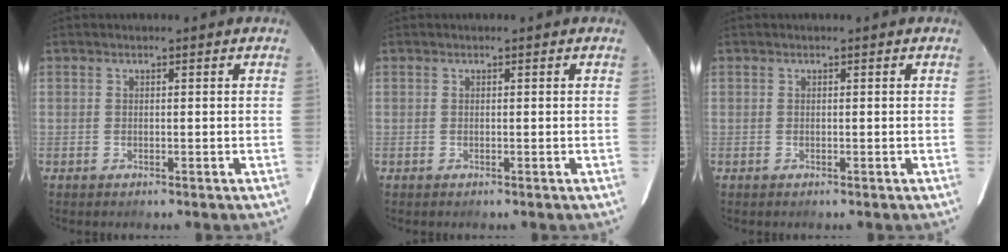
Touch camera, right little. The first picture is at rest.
{"total": 0.0}
{"total": 0.0}